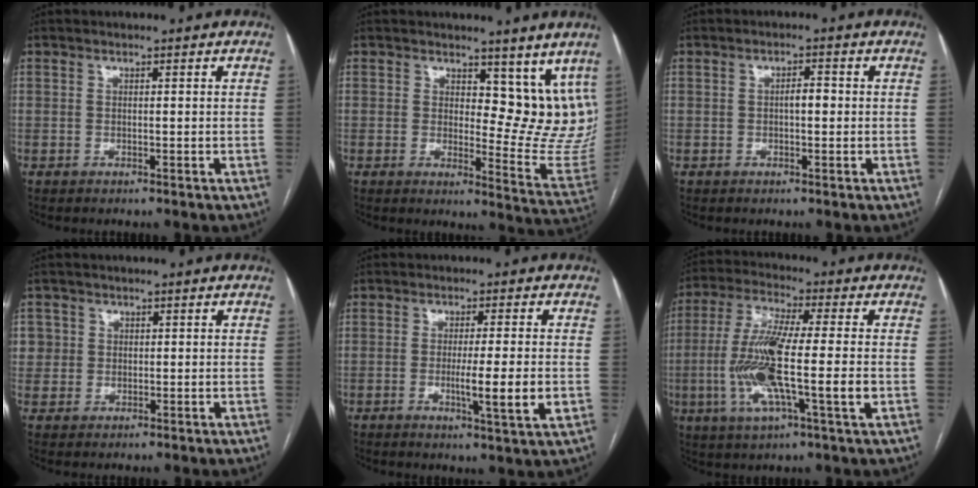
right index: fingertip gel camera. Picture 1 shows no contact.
{"total": 11.1, "force": [7.6, 5.2, 6.2], "torque": [-0.060, -0.024, 0.091]}
{"total": 2.1, "force": [-0.1, 0.8, 2.0], "torque": [-0.031, 0.005, -0.002]}
{"total": 3.8, "force": [1.0, 3.7, 0.2], "torque": [0.010, 0.011, 0.021]}
{"total": 7.1, "force": [-1.4, -0.3, 7.0], "torque": [-0.112, -0.017, -0.023]}
{"total": 15.0, "force": [-2.2, 1.2, 14.8], "torque": [-0.296, -0.008, -0.046]}